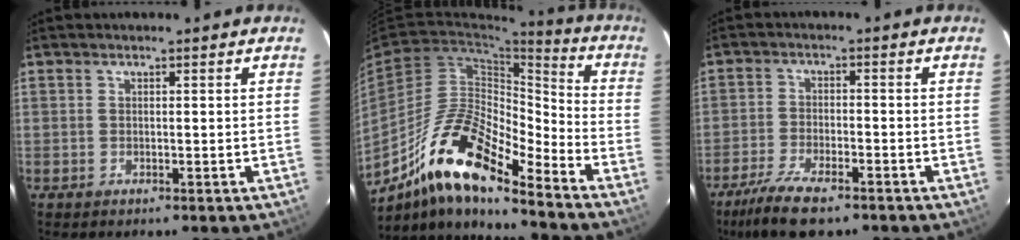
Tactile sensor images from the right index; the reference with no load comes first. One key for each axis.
{"total": 17.4, "fx": -12.2, "fy": 4.3, "fz": 11.6, "tx": -0.200, "ty": 0.001, "tz": -0.234}
{"total": 10.4, "fx": -7.6, "fy": 3.3, "fz": 6.2, "tx": -0.152, "ty": -0.023, "tz": -0.141}